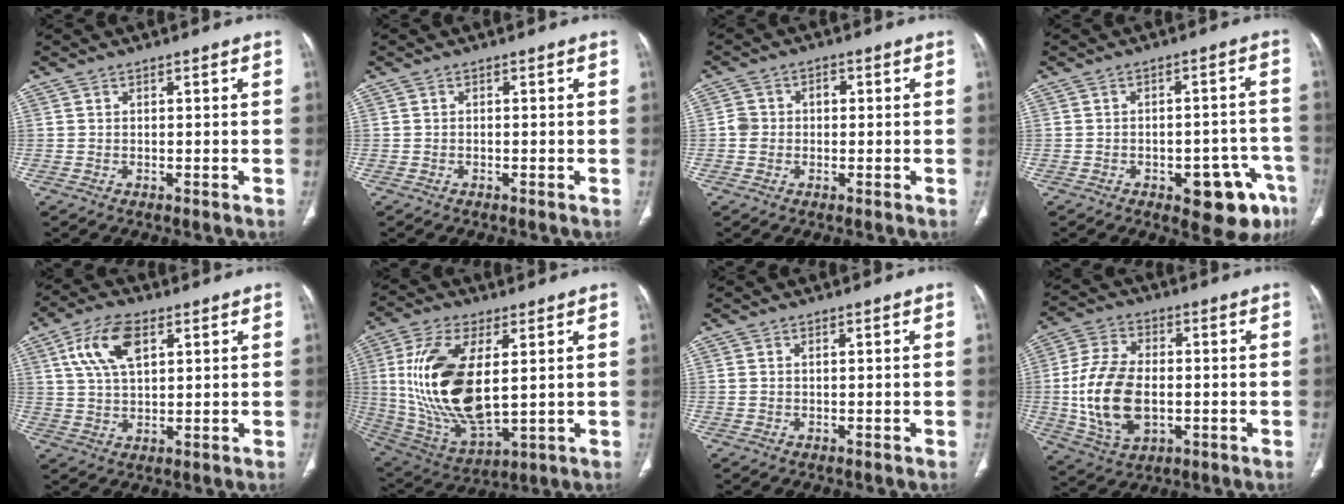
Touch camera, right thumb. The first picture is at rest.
{"total": 0.0}
{"total": 3.9, "force": [-0.2, 3.4, 1.9], "torque": [-0.022, 0.019, -0.007]}
{"total": 11.7, "force": [-6.1, 5.2, 8.6], "torque": [-0.072, 0.039, -0.070]}
{"total": 10.1, "force": [4.1, 5.1, 7.6], "torque": [-0.144, -0.003, 0.078]}
{"total": 21.1, "force": [2.9, 9.9, 18.4], "torque": [-0.371, -0.021, 0.068]}
{"total": 0.9, "force": [0.3, 0.5, 0.7], "torque": [-0.024, 0.012, 0.013]}
{"total": 15.5, "force": [-1.4, 9.4, 12.2], "torque": [-0.238, 0.002, -0.016]}